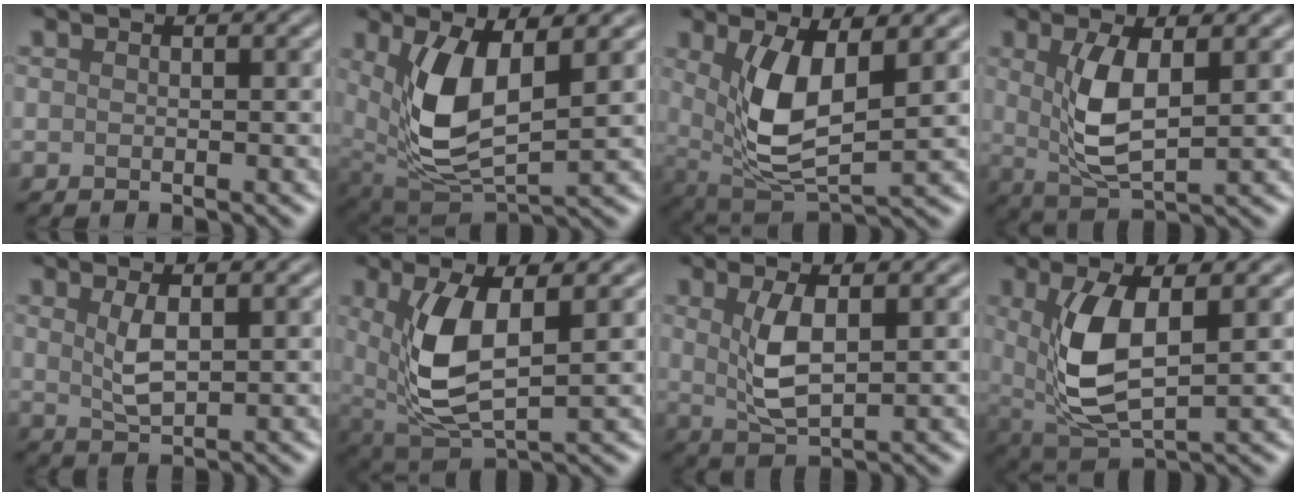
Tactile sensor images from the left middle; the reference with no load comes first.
{"total": 7.1, "force": [1.3, 3.1, 6.2], "torque": [-0.140, -0.018, 0.037]}
{"total": 6.1, "force": [1.0, 2.4, 5.6], "torque": [-0.121, -0.018, 0.032]}
{"total": 4.5, "force": [0.5, 1.5, 4.2], "torque": [-0.092, -0.007, 0.022]}
{"total": 2.1, "force": [0.5, 0.5, 1.9], "torque": [-0.044, -0.003, 0.021]}
{"total": 6.5, "force": [0.8, 2.7, 5.9], "torque": [-0.135, -0.015, 0.029]}
{"total": 3.5, "force": [0.5, 1.1, 3.3], "torque": [-0.077, -0.004, 0.022]}
{"total": 6.5, "force": [0.7, 2.7, 5.8], "torque": [-0.133, -0.014, 0.027]}